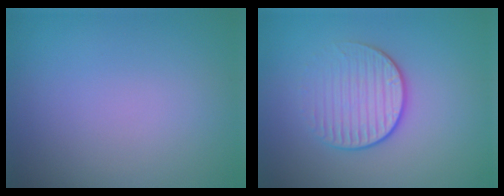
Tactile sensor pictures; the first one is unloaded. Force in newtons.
{"total": 3.4, "press": 2.7, "slide": 2.0}